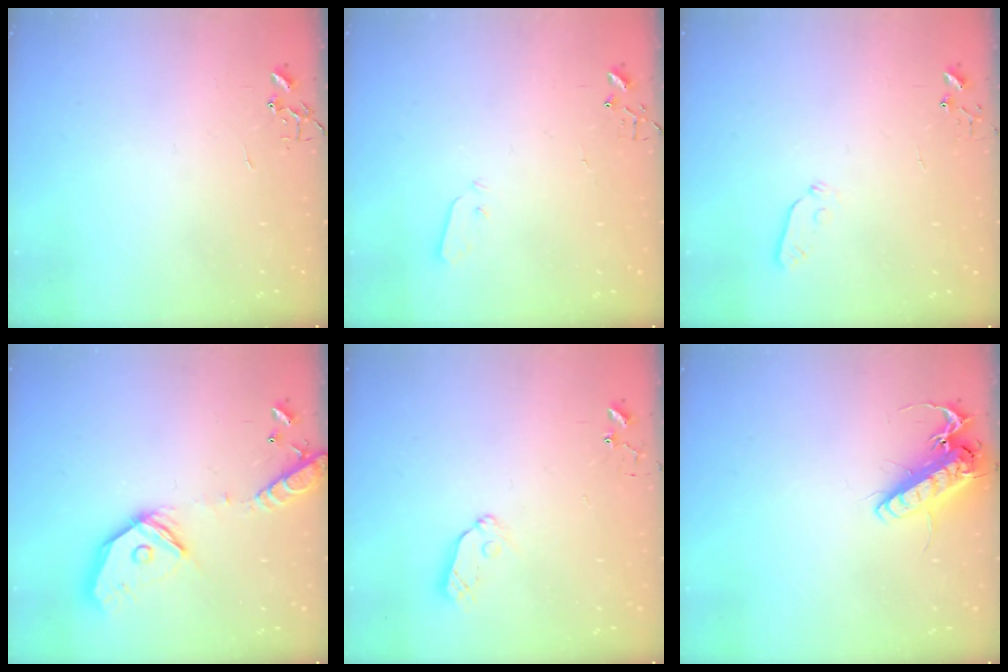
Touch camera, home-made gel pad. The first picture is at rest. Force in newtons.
{"total": 3.0, "press": 3.0, "slide": 0.3}
{"total": 3.9, "press": 3.8, "slide": 0.8}
{"total": 18.4, "press": 18.2, "slide": 3.1}
{"total": 7.3, "press": 7.3, "slide": 0.4}
{"total": 14.1, "press": 13.9, "slide": 2.6}